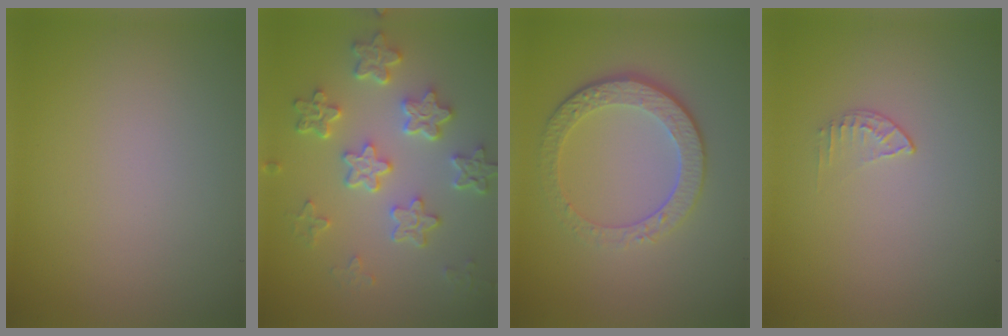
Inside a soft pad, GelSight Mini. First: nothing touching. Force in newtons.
{"total": 5.6, "press": 4.3, "slide": 3.6}
{"total": 4.7, "press": 3.4, "slide": 3.3}
{"total": 0.8, "press": 0.6, "slide": 0.6}